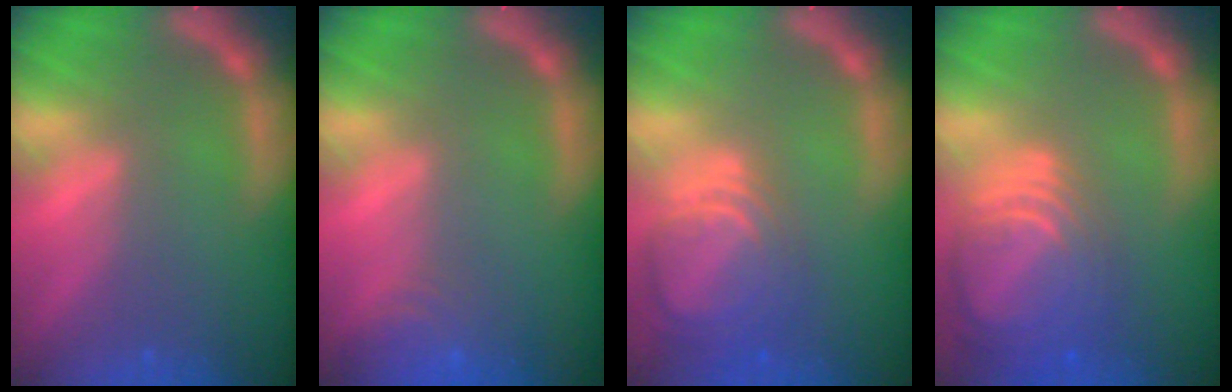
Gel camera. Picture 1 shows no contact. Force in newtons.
{"total": 3.5}
{"total": 7.5}
{"total": 10.0}